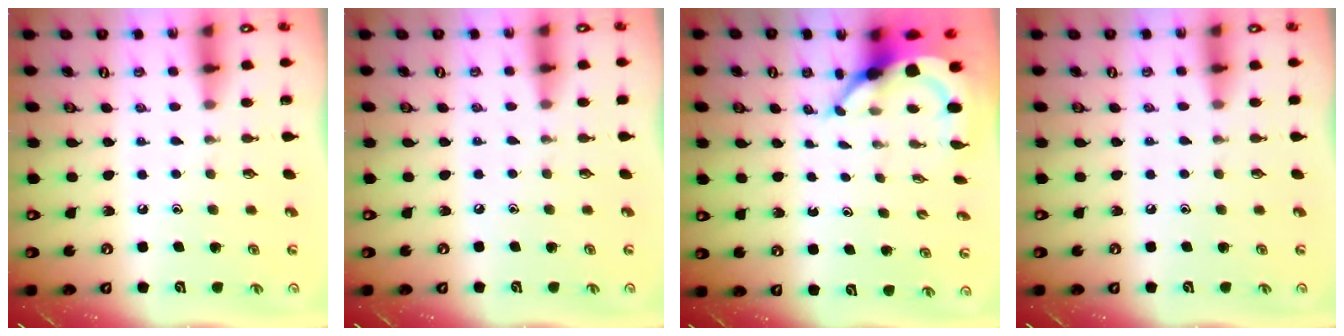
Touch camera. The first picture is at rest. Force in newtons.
{"total": 0.0}
{"total": 5.4, "press": 5.3, "slide": 0.7}
{"total": 3.3, "press": 3.2, "slide": 0.6}